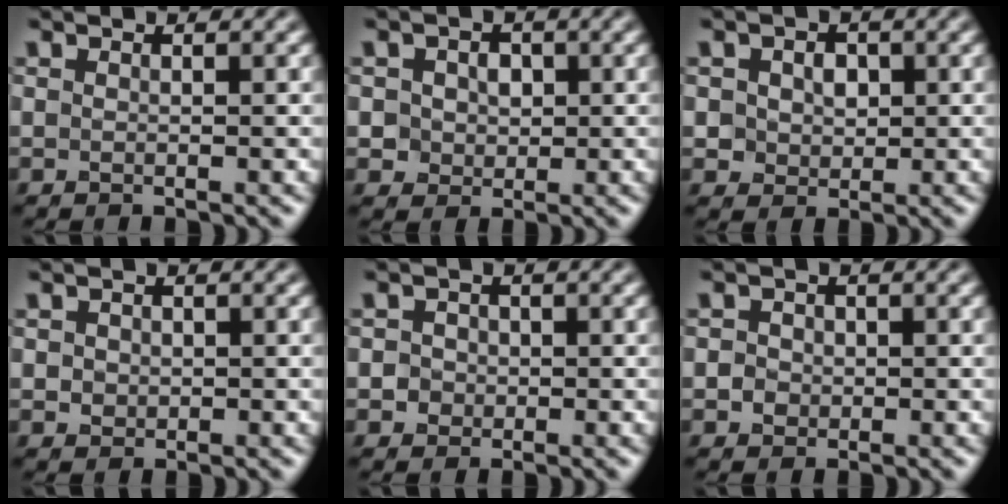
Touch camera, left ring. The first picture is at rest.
{"total": 3.0, "force": [0.5, 2.6, 1.3], "torque": [-0.017, 0.007, 0.005]}
{"total": 2.8, "force": [0.4, 2.3, 1.5], "torque": [-0.024, 0.006, 0.002]}
{"total": 1.1, "force": [0.1, 1.0, 0.4], "torque": [-0.001, -0.004, 0.005]}
{"total": 2.0, "force": [0.1, 1.9, 0.6], "torque": [0.008, 0.004, -0.004]}
{"total": 1.9, "force": [0.1, 1.7, 0.7], "torque": [0.001, 0.005, -0.004]}